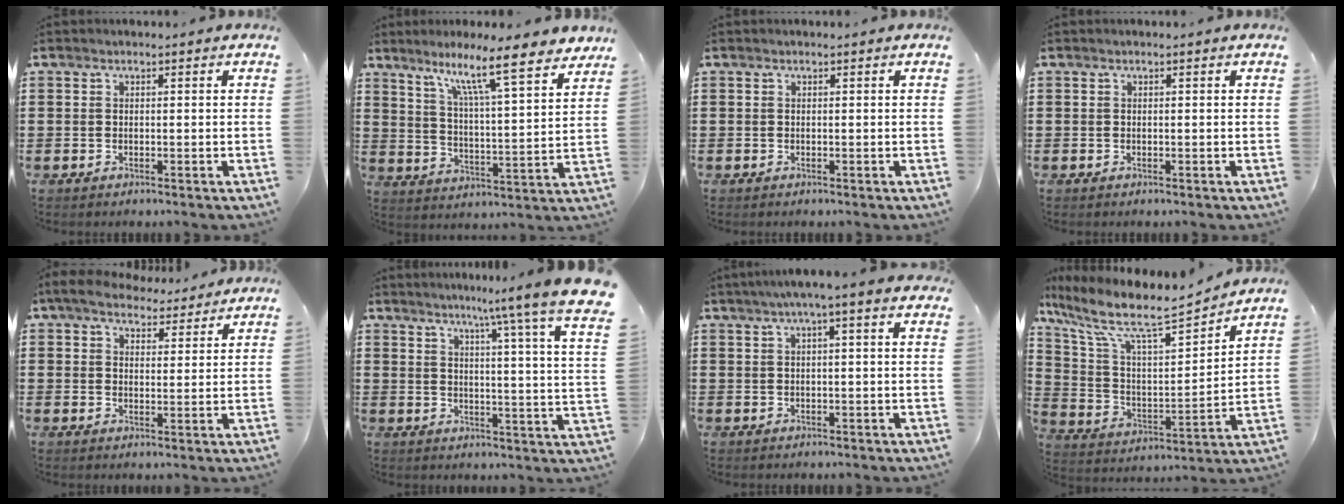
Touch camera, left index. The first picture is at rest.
{"total": 10.1, "force": [8.0, 0.3, 6.2], "torque": [-0.122, -0.054, 0.126]}
{"total": 0.0}
{"total": 0.0}
{"total": 5.3, "force": [4.6, 1.9, 1.9], "torque": [-0.054, -0.010, 0.085]}
{"total": 7.4, "force": [6.2, -1.9, 3.6], "torque": [-0.081, -0.057, 0.094]}
{"total": 3.2, "force": [1.2, -0.1, 2.9], "torque": [-0.057, 0.002, 0.020]}
{"total": 9.8, "force": [7.7, 2.0, 5.7], "torque": [-0.145, -0.051, 0.126]}